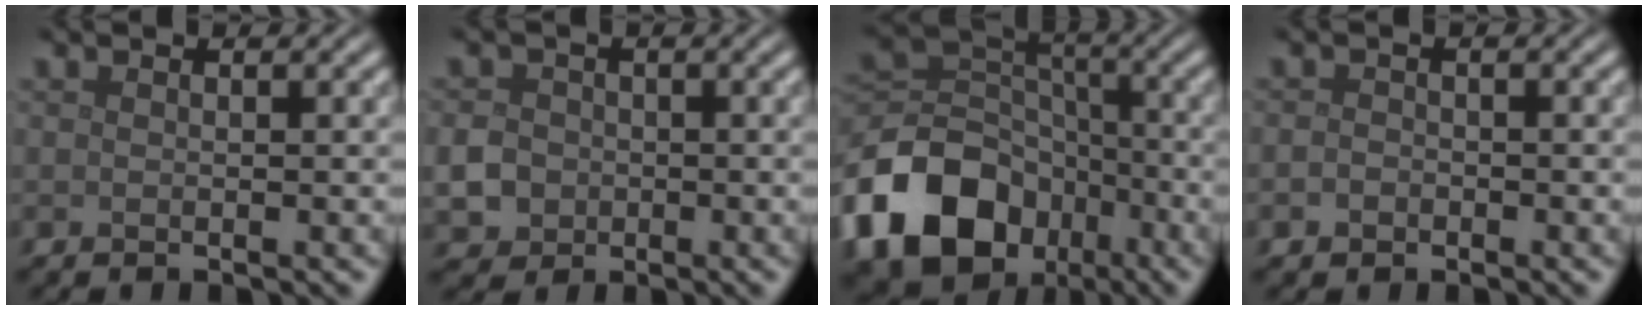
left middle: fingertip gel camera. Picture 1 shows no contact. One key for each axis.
{"total": 4.0, "fx": -0.9, "fy": 3.7, "fz": 1.4, "tx": -0.020, "ty": -0.002, "tz": -0.026}
{"total": 13.9, "fx": -7.0, "fy": 10.0, "fz": 6.6, "tx": -0.168, "ty": -0.010, "tz": -0.135}
{"total": 1.0, "fx": -0.5, "fy": 0.8, "fz": 0.3, "tx": -0.005, "ty": -0.002, "tz": -0.012}